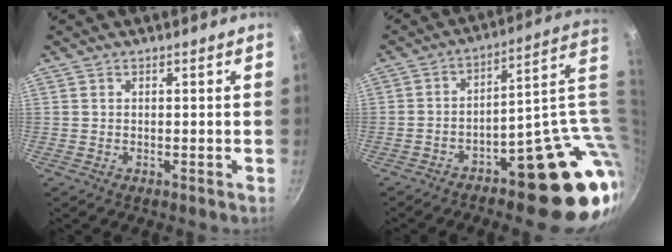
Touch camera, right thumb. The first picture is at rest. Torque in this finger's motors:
{"motor_torque": [3.67, 1.33, 1.83, -0.94, 0.38]}